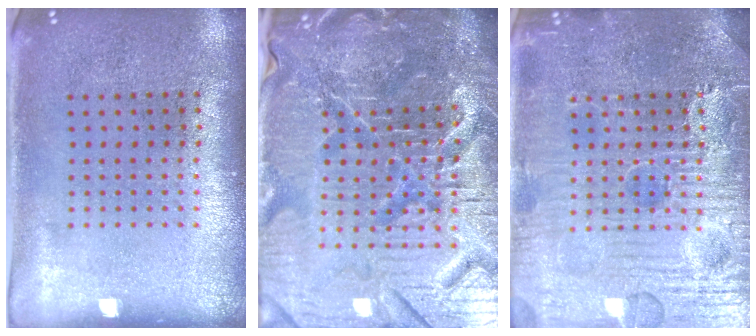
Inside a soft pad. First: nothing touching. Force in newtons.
{"total": 7.2, "press": 6.5, "slide": 3.3}
{"total": 5.2, "press": 5.1, "slide": 0.6}